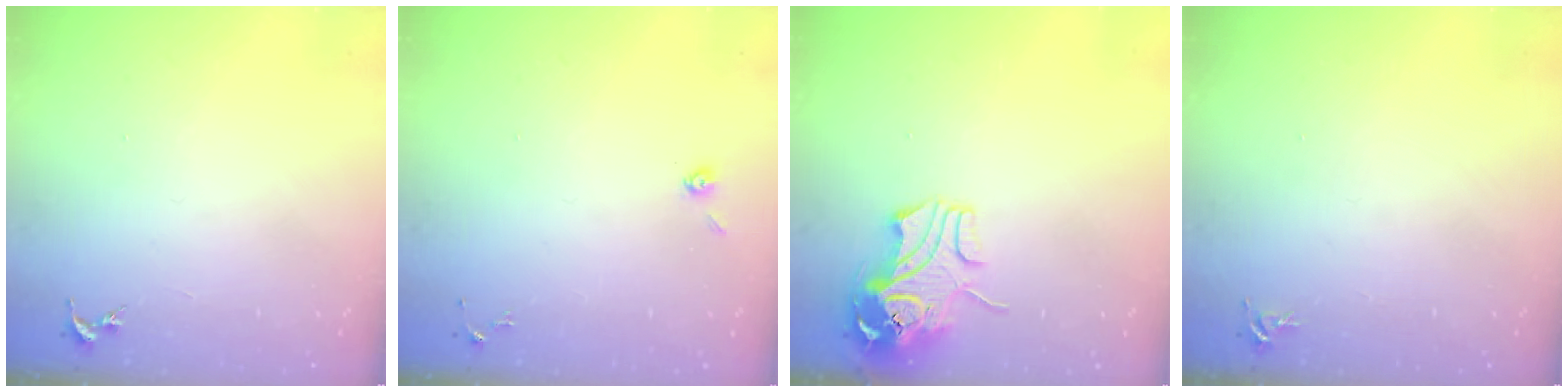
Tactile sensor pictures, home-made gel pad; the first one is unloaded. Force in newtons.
{"total": 3.9, "press": 3.8, "slide": 0.9}
{"total": 10.8, "press": 10.6, "slide": 1.6}
{"total": 4.4, "press": 4.4, "slide": 0.6}